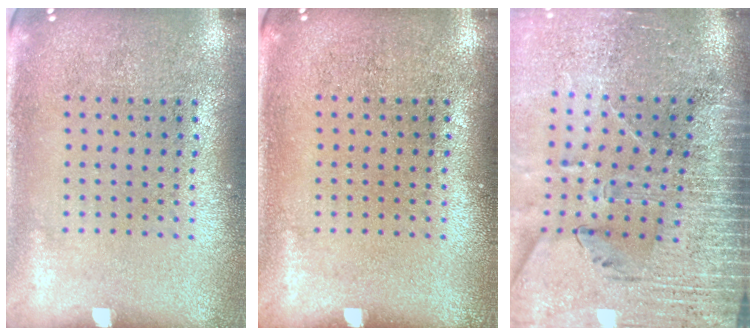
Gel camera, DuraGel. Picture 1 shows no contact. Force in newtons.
{"total": 0.0}
{"total": 3.9, "press": 3.4, "slide": 1.9}